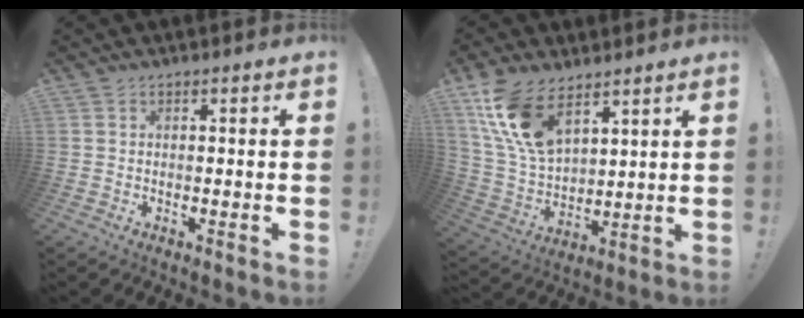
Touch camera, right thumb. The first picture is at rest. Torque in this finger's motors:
{"motor_torque": [0.85, 1.97, 0.61, -0.05, 0.29]}